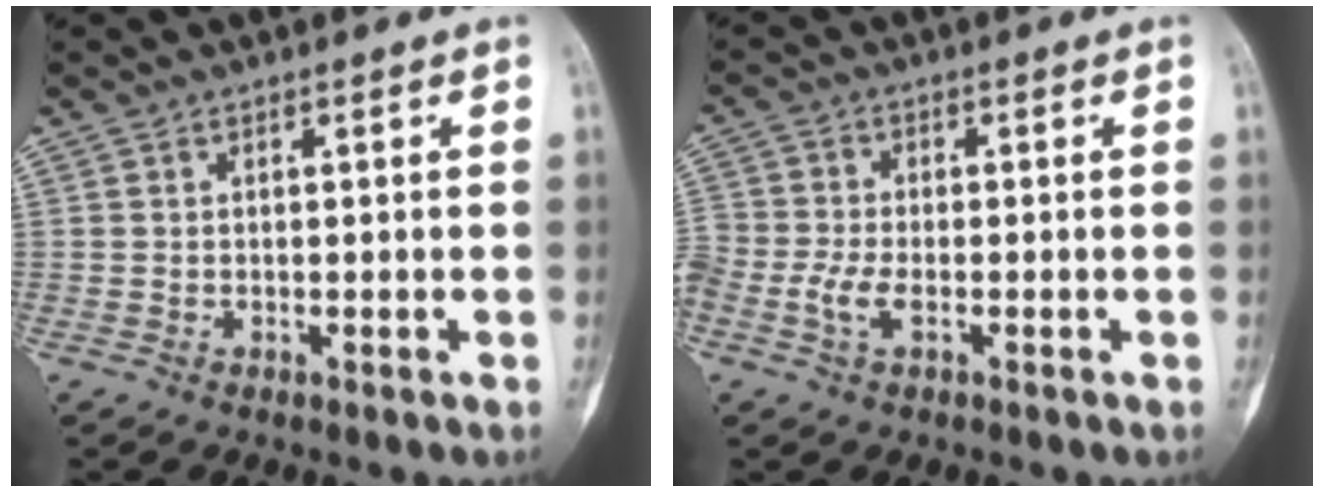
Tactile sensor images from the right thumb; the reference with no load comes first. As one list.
[{"total": 5.7, "force": [-2.2, 3.1, 4.3], "torque": [-0.104, 0.011, -0.047]}]